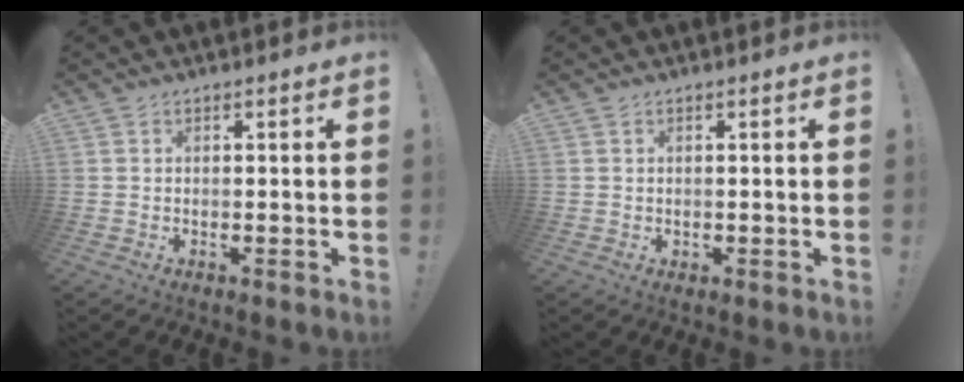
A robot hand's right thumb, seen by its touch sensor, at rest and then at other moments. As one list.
[{"total": 0.5, "force": [0.2, 0.5, 0.1], "torque": [-0.001, 0.002, 0.002]}]